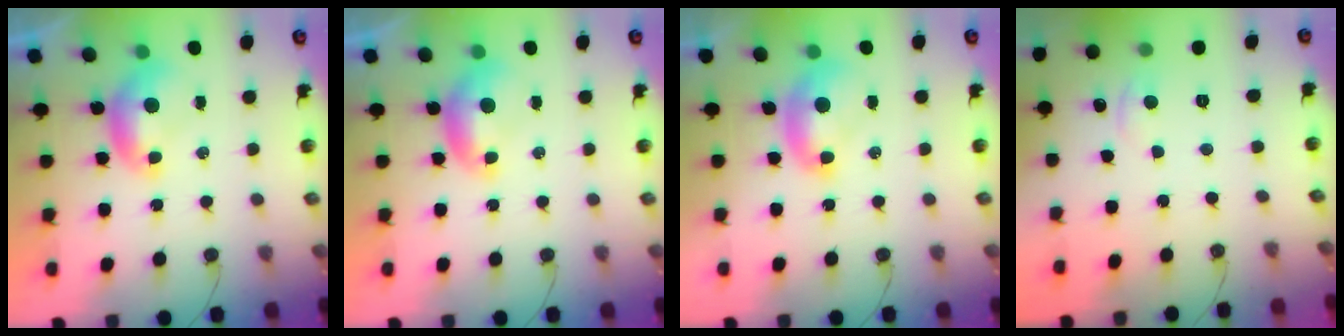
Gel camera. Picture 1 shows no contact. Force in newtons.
{"total": 0.0}
{"total": 1.8, "press": 1.8, "slide": 0.3}
{"total": 1.1, "press": 1.1, "slide": 0.2}